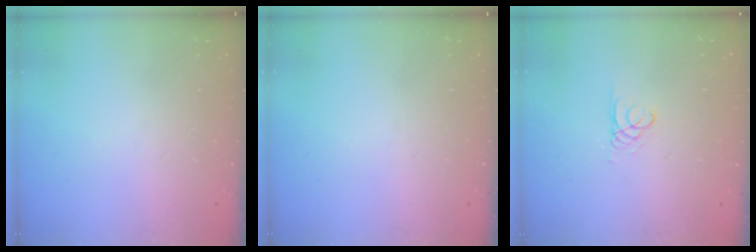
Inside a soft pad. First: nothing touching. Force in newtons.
{"total": 0.0}
{"total": 1.1, "press": 1.1, "slide": 0.1}